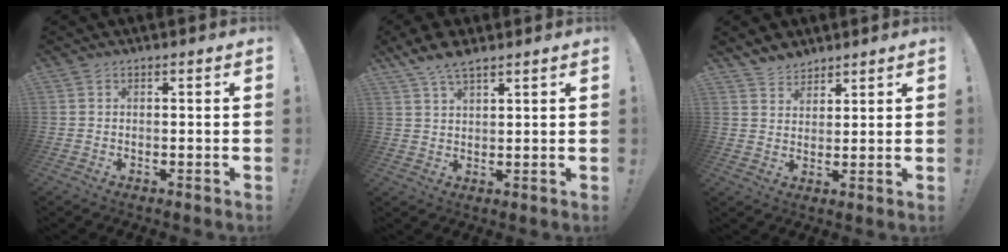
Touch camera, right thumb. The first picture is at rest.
{"total": 6.3, "force": [4.9, 1.9, 3.5], "torque": [-0.067, -0.017, 0.092]}
{"total": 5.8, "force": [5.1, 2.7, 0.6], "torque": [-0.007, -0.036, 0.096]}